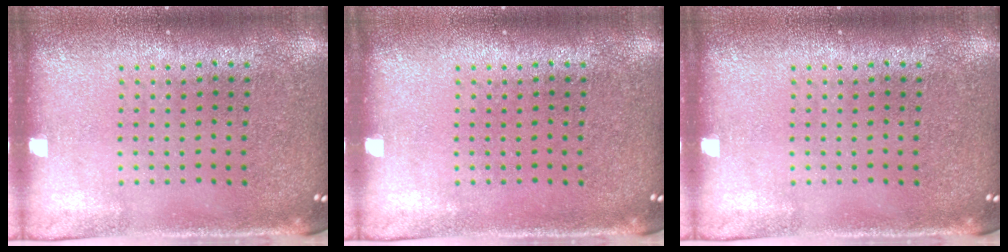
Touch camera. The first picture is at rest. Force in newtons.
{"total": 0.0}
{"total": 0.0}